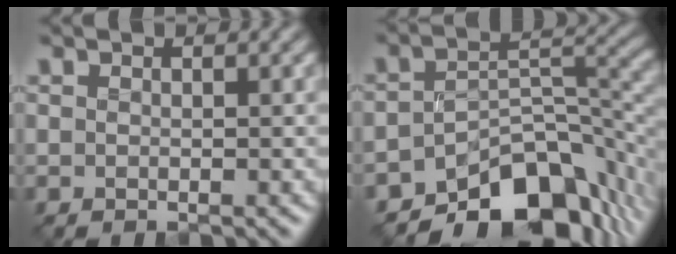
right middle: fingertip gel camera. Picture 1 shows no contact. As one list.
[{"total": 10.3, "force": [-7.5, 4.5, 5.4], "torque": [-0.059, -0.011, -0.126]}]